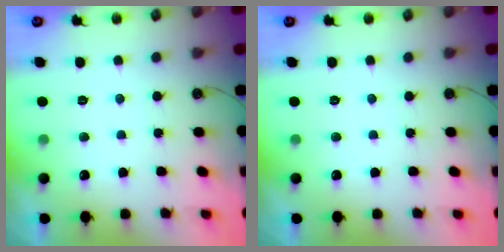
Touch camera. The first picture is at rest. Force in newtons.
{"total": 0.0}